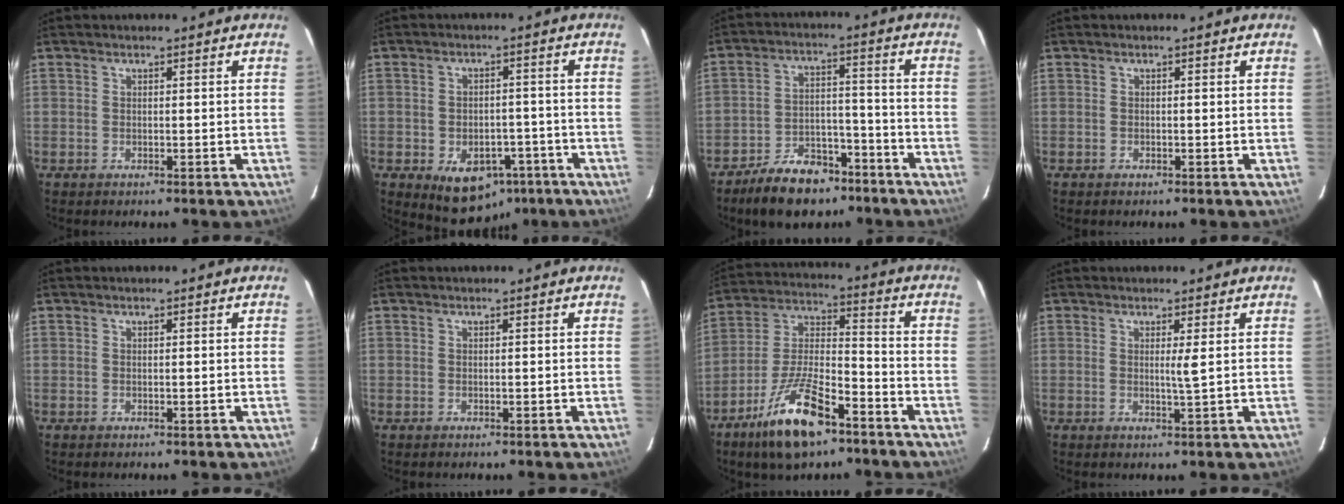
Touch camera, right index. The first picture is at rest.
{"total": 9.2, "force": [-4.8, 5.9, 5.1], "torque": [-0.071, 0.007, -0.060]}
{"total": 10.7, "force": [-8.0, 4.7, 5.3], "torque": [-0.090, 0.007, -0.137]}
{"total": 0.0}
{"total": 0.0}
{"total": 0.0}
{"total": 14.7, "force": [-9.5, 4.0, 10.5], "torque": [-0.214, -0.011, -0.173]}
{"total": 1.6, "force": [0.4, -0.4, 1.6], "torque": [-0.030, -0.004, 0.007]}